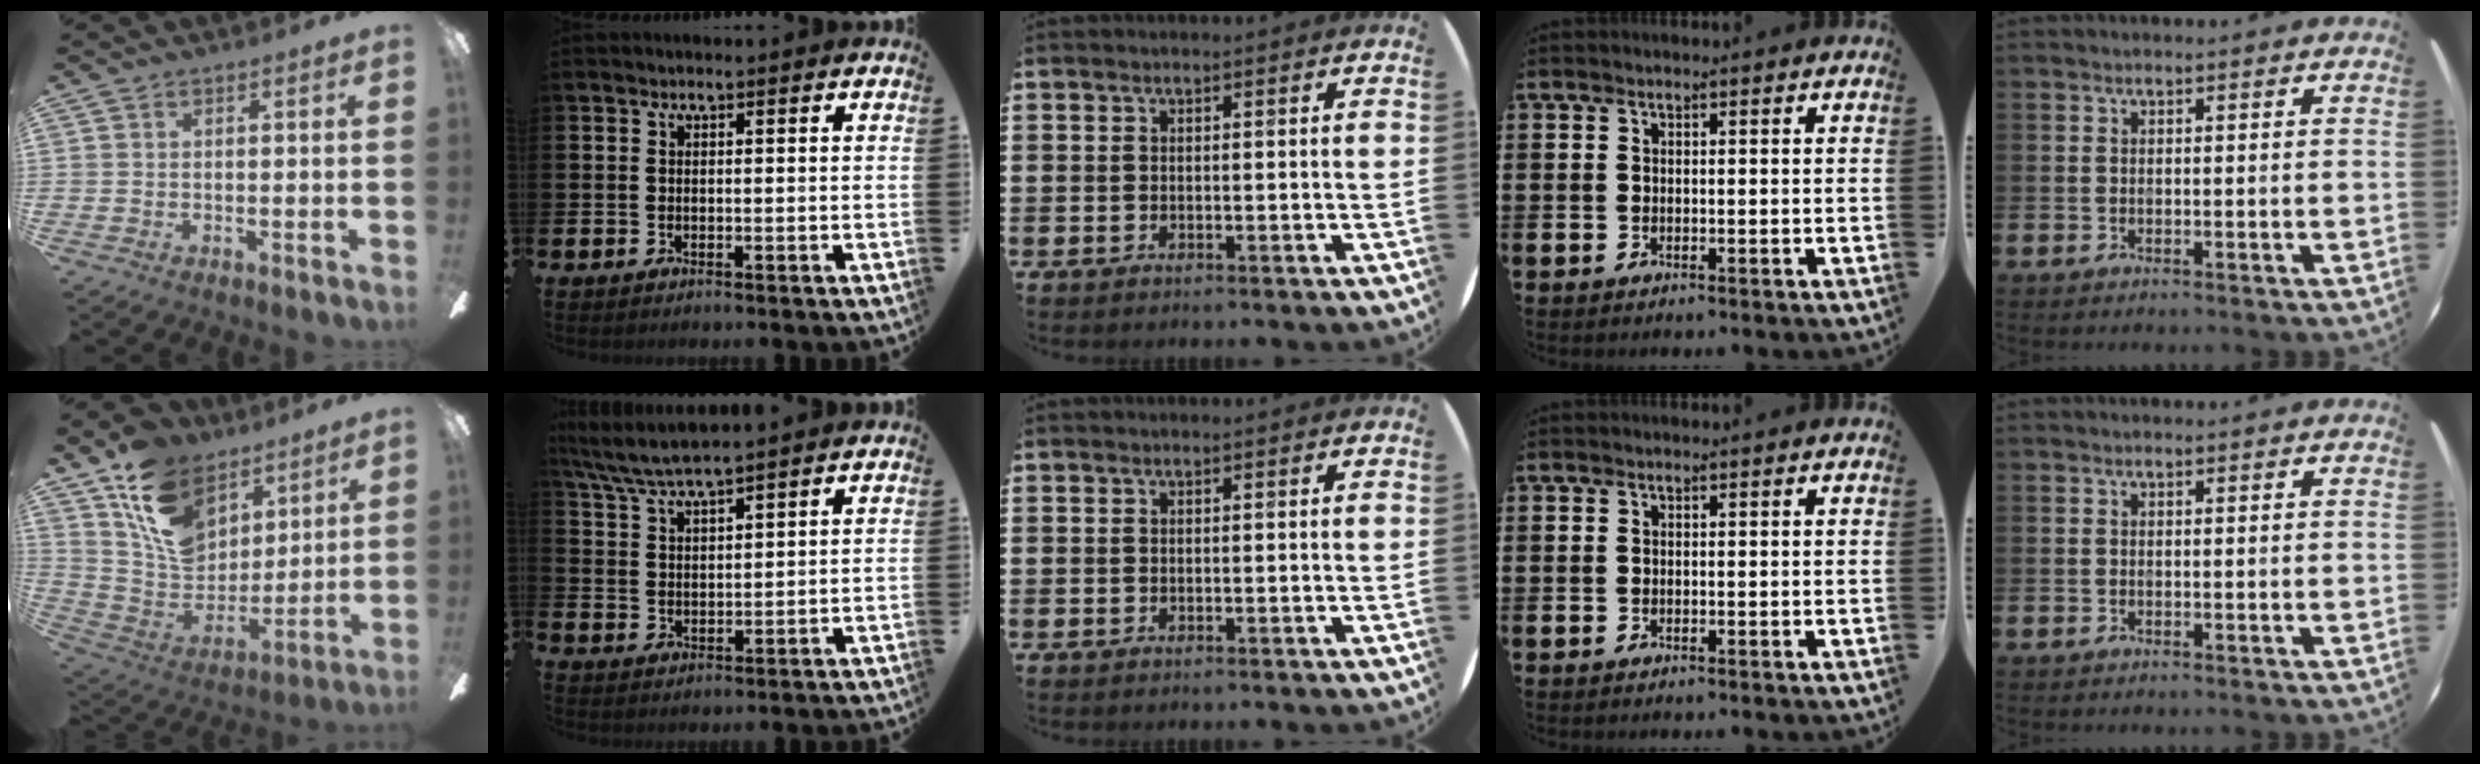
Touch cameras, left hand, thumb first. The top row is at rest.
{"thumb": {"total": 17.7, "force": [9.9, 12.1, 8.3], "torque": [-0.151, -0.051, 0.195]}, "index": {"total": 5.6, "force": [5.3, 0.2, 1.8], "torque": [-0.057, -0.021, 0.096]}}